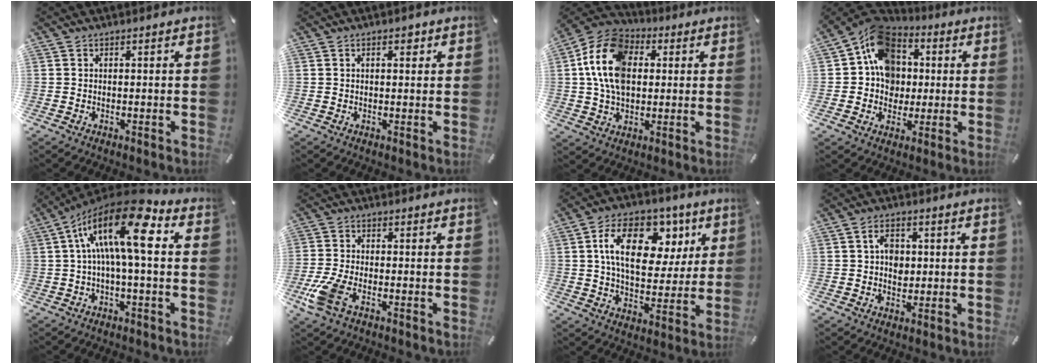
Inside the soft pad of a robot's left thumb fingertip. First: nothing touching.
{"total": 2.0, "force": [0.7, 1.1, 1.4], "torque": [-0.023, 0.004, 0.009]}
{"total": 14.8, "force": [1.9, 11.1, 9.6], "torque": [-0.212, 0.014, 0.033]}
{"total": 13.2, "force": [2.6, 11.7, 5.5], "torque": [-0.082, -0.015, 0.052]}
{"total": 17.4, "force": [3.6, 5.7, 16.0], "torque": [-0.292, -0.017, 0.052]}
{"total": 7.8, "force": [-3.7, 3.6, 5.8], "torque": [-0.141, -0.005, -0.068]}
{"total": 18.3, "force": [6.3, 11.6, 12.7], "torque": [-0.201, -0.003, 0.109]}
{"total": 5.0, "force": [0.5, 3.8, 3.2], "torque": [-0.041, -0.001, 0.004]}